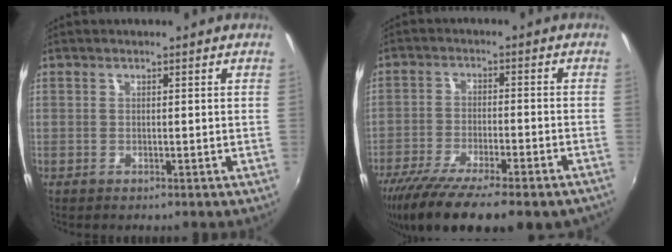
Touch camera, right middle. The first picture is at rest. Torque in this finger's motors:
{"motor_torque": [1.30, -0.84, 0.36, 0.21]}